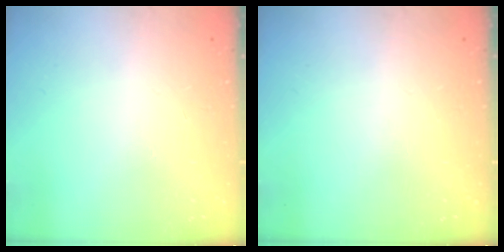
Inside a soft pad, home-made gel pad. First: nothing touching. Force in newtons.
{"total": 0.0}